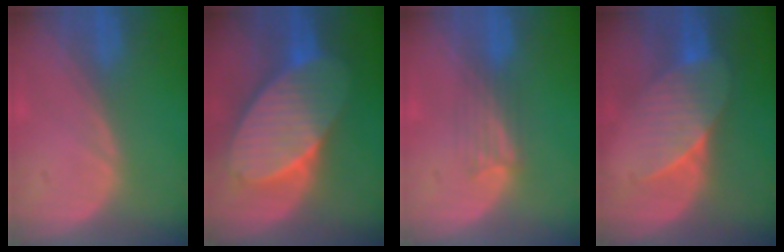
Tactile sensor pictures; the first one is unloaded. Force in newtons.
{"total": 11.0, "press": 11.0, "slide": 0.7}
{"total": 3.1, "press": 2.8, "slide": 1.3}
{"total": 7.3, "press": 6.8, "slide": 2.8}